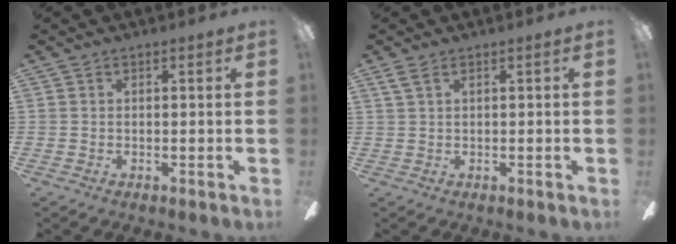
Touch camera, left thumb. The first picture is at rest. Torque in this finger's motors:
{"motor_torque": [0.55, 0.37, 0.72, -0.35, 0.08]}